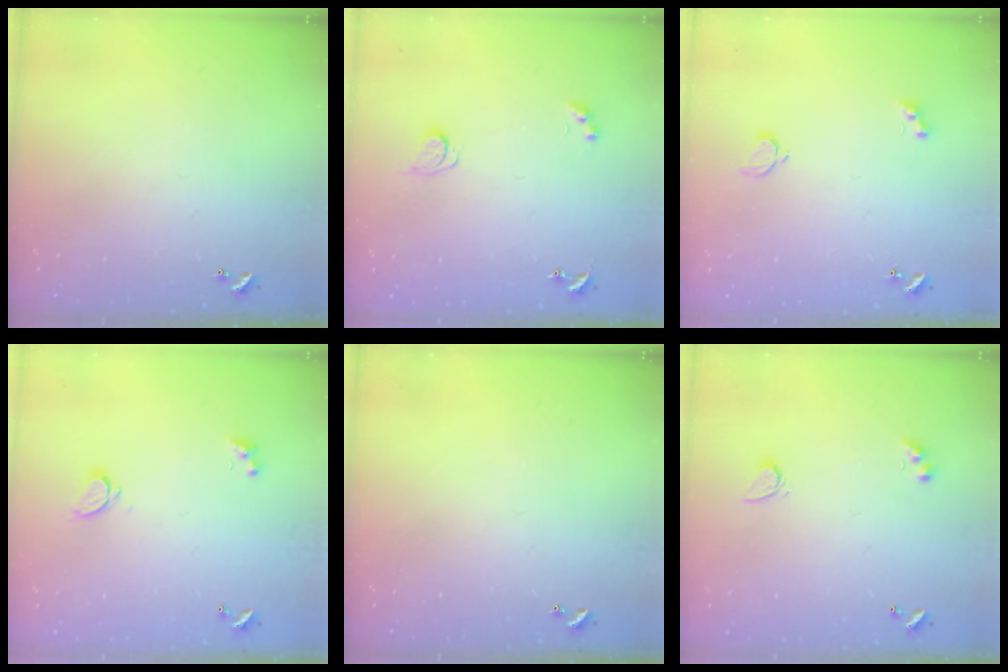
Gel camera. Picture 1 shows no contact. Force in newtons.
{"total": 2.4, "press": 2.3, "slide": 0.6}
{"total": 2.1, "press": 2.1, "slide": 0.5}
{"total": 2.1, "press": 1.8, "slide": 1.0}
{"total": 0.0}
{"total": 2.9, "press": 2.6, "slide": 1.3}